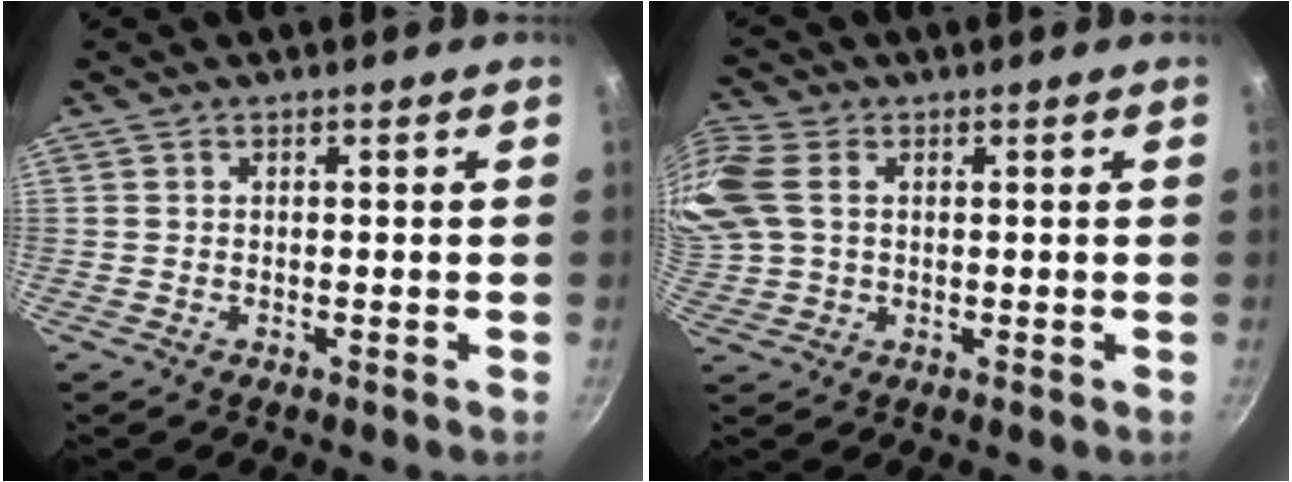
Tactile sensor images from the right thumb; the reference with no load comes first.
{"total": 9.6, "force": [2.0, 6.9, 6.3], "torque": [-0.141, 0.014, 0.038]}